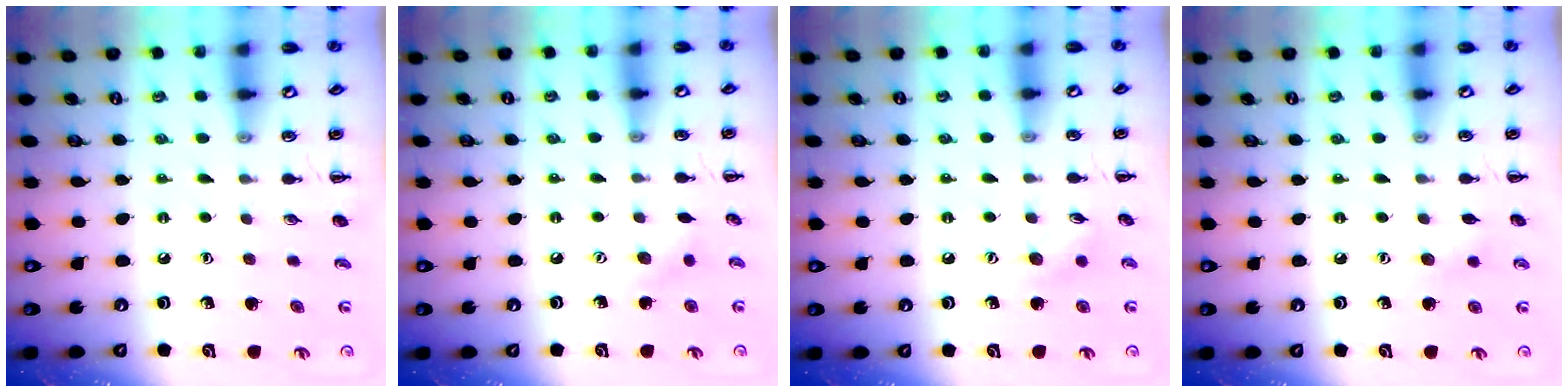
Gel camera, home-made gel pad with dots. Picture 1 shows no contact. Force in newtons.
{"total": 5.9, "press": 5.7, "slide": 1.4}
{"total": 5.8, "press": 5.8, "slide": 0.8}
{"total": 4.9, "press": 4.7, "slide": 1.1}